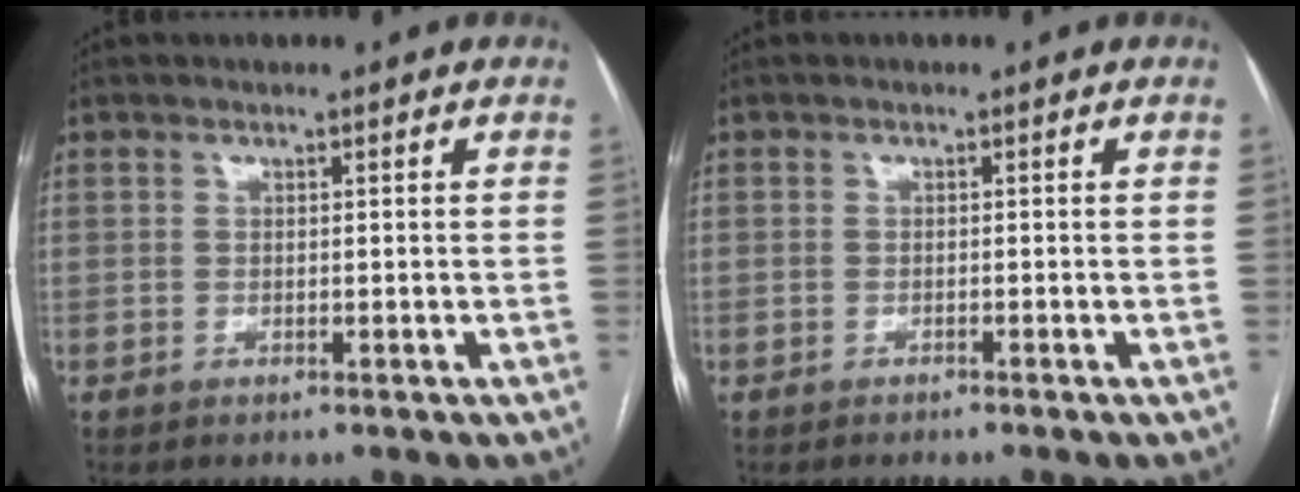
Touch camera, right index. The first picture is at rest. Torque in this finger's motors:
{"motor_torque": [-0.01, 0.12, -0.21, -0.09]}